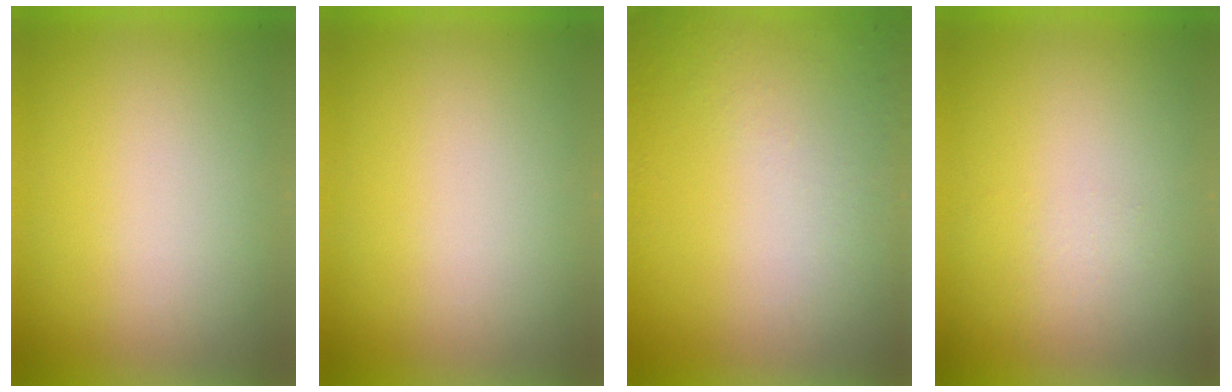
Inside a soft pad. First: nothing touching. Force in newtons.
{"total": 0.0}
{"total": 5.1}
{"total": 1.3}